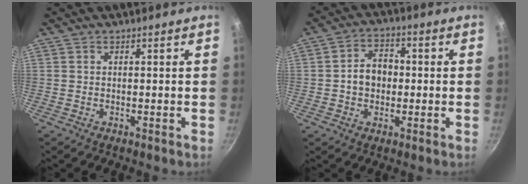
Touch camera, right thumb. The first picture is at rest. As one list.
[{"total": 7.0, "force": [-0.3, 5.4, 4.4], "torque": [-0.044, 0.019, -0.013]}]